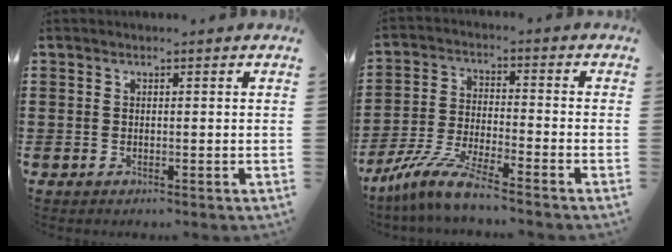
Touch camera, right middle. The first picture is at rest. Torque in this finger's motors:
{"motor_torque": [2.14, 0.00, 0.19, 0.21]}